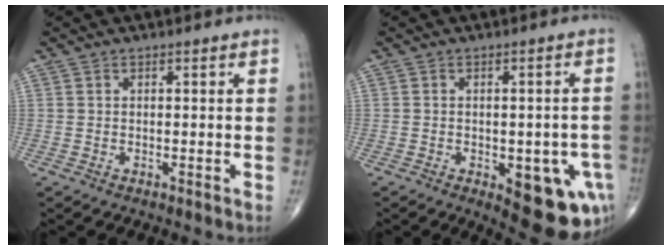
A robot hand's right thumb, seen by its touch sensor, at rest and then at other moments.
{"total": 14.0, "force": [-5.0, 6.3, 11.4], "torque": [-0.106, 0.011, -0.044]}